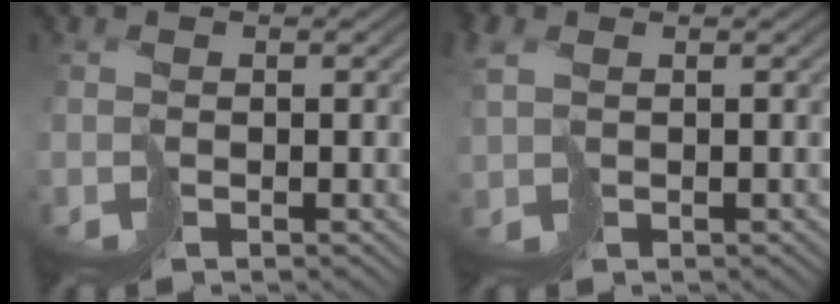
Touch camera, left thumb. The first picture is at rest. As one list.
[{"total": 2.8, "force": [0.6, 1.8, 2.1], "torque": [-0.061, -0.005, 0.012]}]